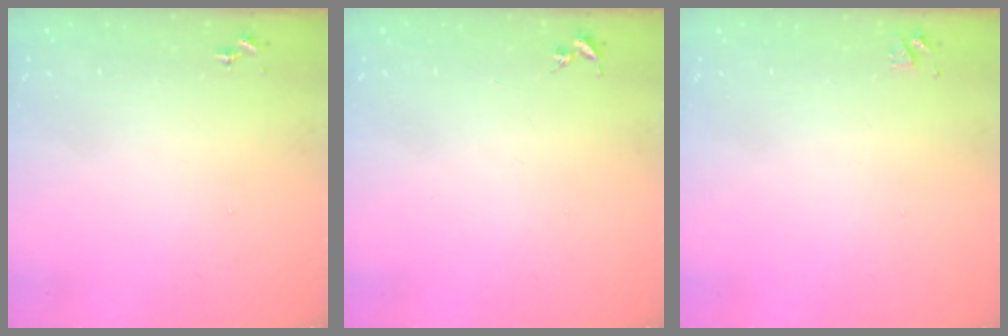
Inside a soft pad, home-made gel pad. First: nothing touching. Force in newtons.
{"total": 0.0}
{"total": 3.3, "press": 3.2, "slide": 0.4}